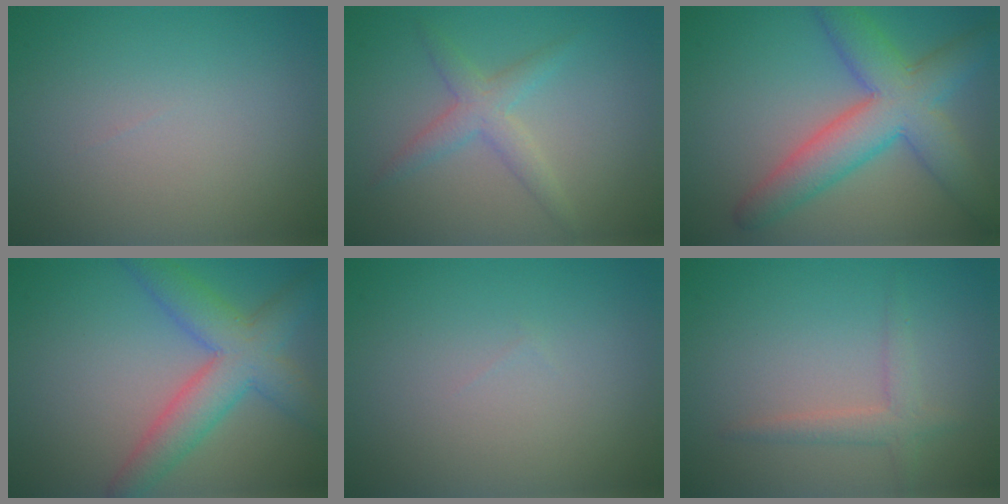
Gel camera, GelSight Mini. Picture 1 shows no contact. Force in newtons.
{"total": 2.5, "press": 2.5, "slide": 0.1}
{"total": 7.4, "press": 7.4, "slide": 0.2}
{"total": 6.1, "press": 6.1, "slide": 0.4}
{"total": 0.0}
{"total": 1.9, "press": 1.9, "slide": 0.1}